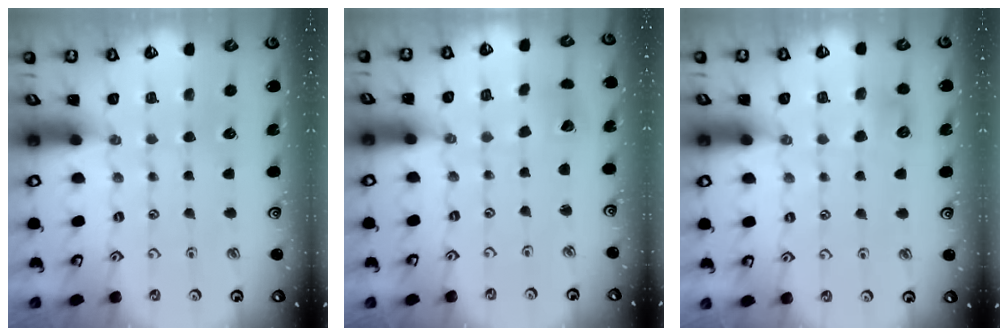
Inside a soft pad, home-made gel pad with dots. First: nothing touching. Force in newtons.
{"total": 2.5, "press": 2.5, "slide": 0.3}
{"total": 6.2, "press": 6.2, "slide": 0.9}